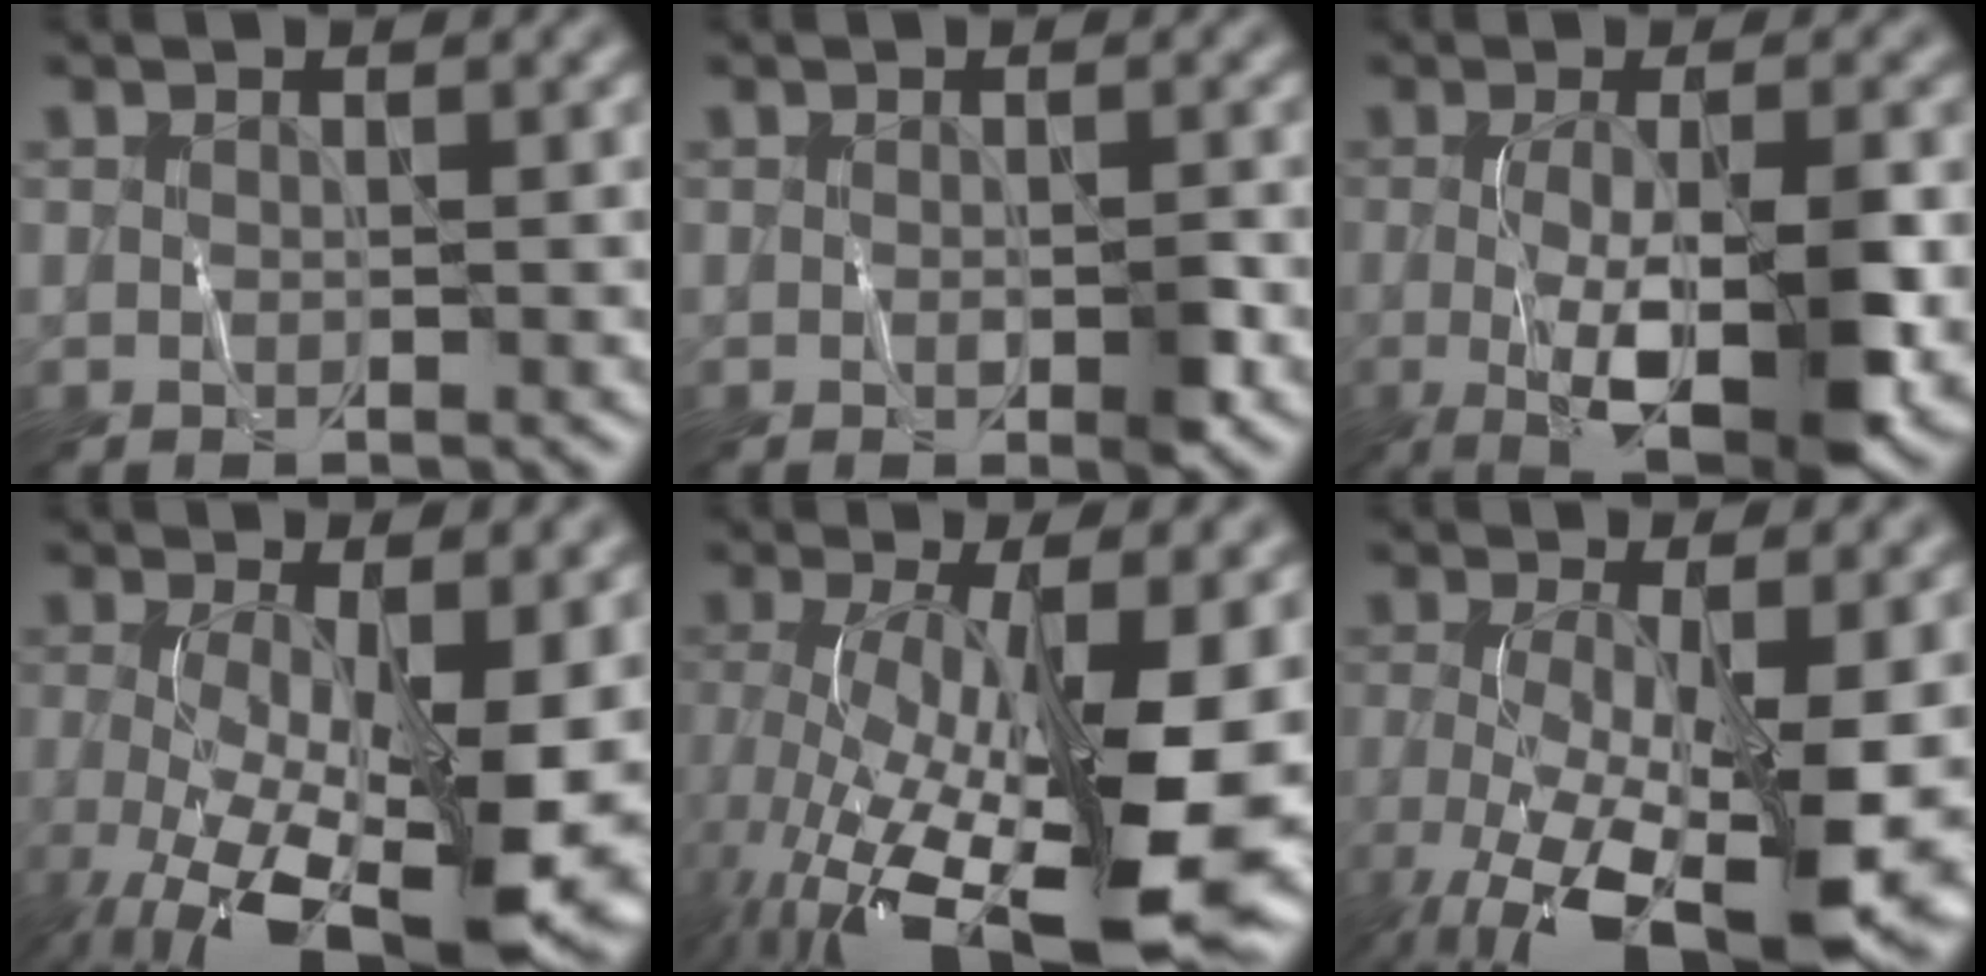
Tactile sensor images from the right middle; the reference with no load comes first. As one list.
[{"total": 1.8, "force": [-0.5, 0.5, 1.7], "torque": [-0.028, -0.003, -0.007]}, {"total": 11.1, "force": [-2.6, 3.5, 10.2], "torque": [-0.175, -0.020, -0.033]}, {"total": 14.1, "force": [-3.6, 5.2, 12.5], "torque": [-0.213, -0.030, -0.048]}, {"total": 16.7, "force": [-3.8, 6.1, 15.1], "torque": [-0.271, -0.032, -0.052]}, {"total": 13.1, "force": [-4.1, 4.1, 11.7], "torque": [-0.203, -0.037, -0.057]}]